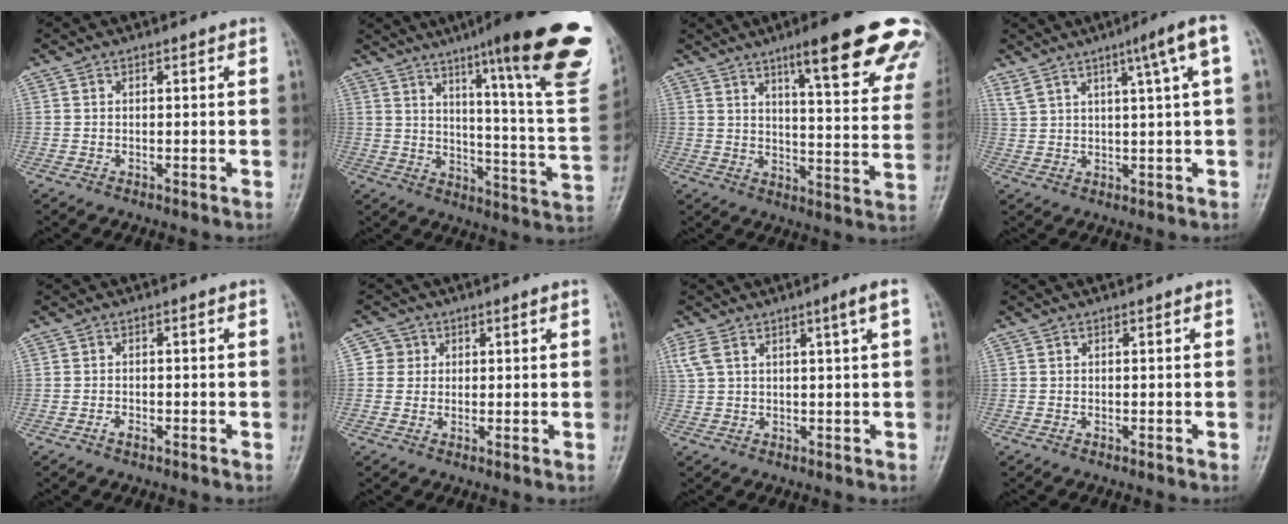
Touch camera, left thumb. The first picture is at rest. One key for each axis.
{"total": 28.0, "fx": 16.5, "fy": 3.1, "fz": 22.4, "tx": -0.265, "ty": -0.073, "tz": 0.227}
{"total": 22.5, "fx": 15.0, "fy": 3.9, "fz": 16.4, "tx": -0.184, "ty": -0.056, "tz": 0.191}
{"total": 8.5, "fx": 4.1, "fy": 0.1, "fz": 7.4, "tx": -0.121, "ty": -0.003, "tz": 0.067}
{"total": 1.2, "fx": -0.8, "fy": 0.6, "fz": 0.7, "tx": -0.011, "ty": 0.007, "tz": -0.014}
{"total": 2.9, "fx": 0.7, "fy": 2.8, "fz": 0.2, "tx": 0.021, "ty": 0.002, "tz": 0.004}
{"total": 5.0, "fx": 2.4, "fy": 0.4, "fz": 4.4, "tx": -0.091, "ty": 0.004, "tz": 0.054}
{"total": 0.0}